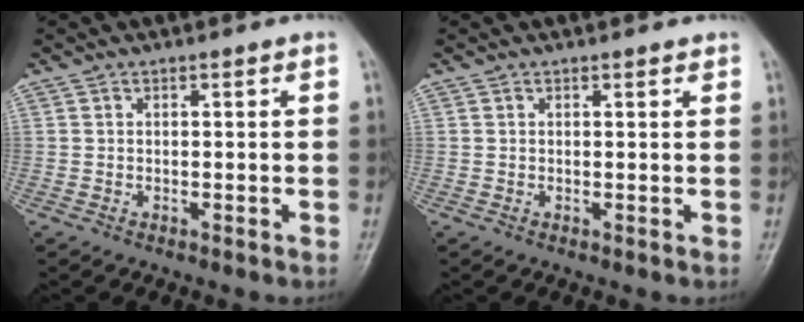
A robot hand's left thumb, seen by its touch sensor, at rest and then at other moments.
{"total": 0.9, "force": [0.7, 0.3, 0.5], "torque": [-0.007, -0.002, 0.007]}